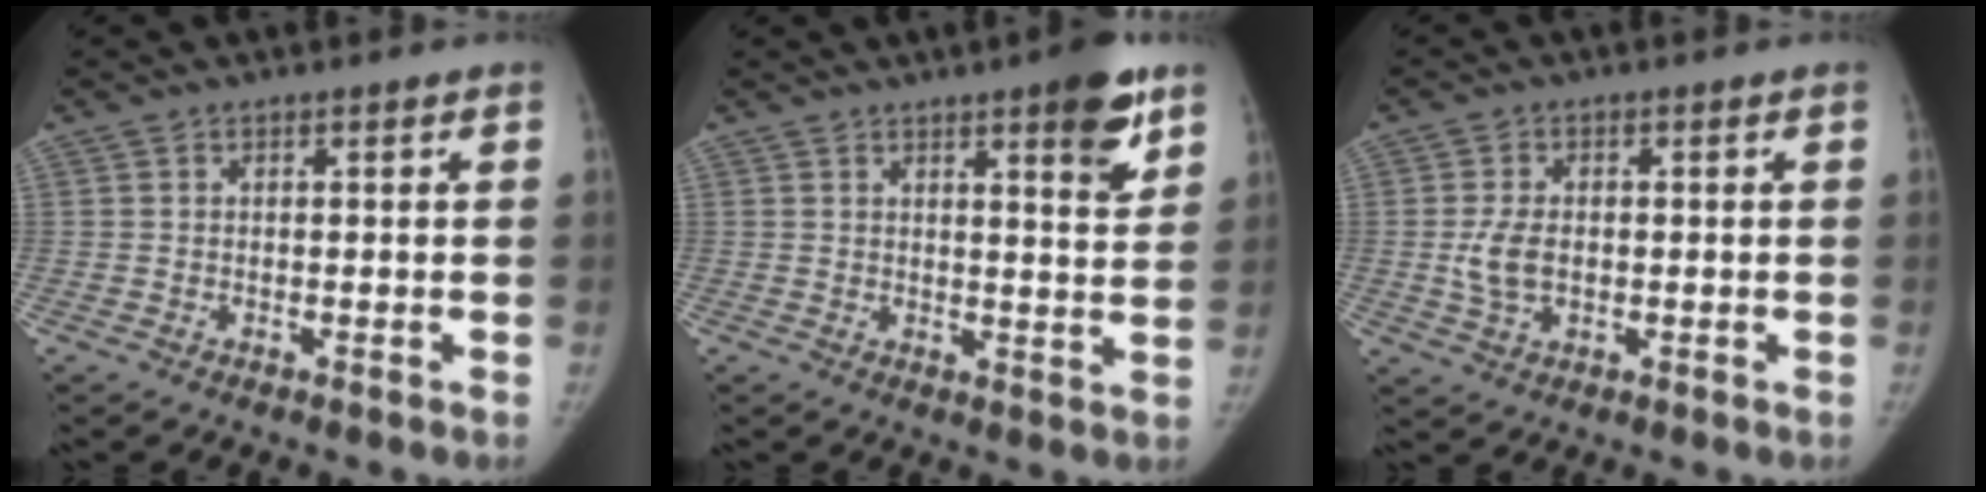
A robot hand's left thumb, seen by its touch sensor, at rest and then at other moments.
{"total": 8.5, "force": [5.0, 1.9, 6.6], "torque": [-0.069, -0.027, 0.064]}
{"total": 5.4, "force": [-0.1, 3.6, 4.0], "torque": [-0.077, 0.001, 0.002]}